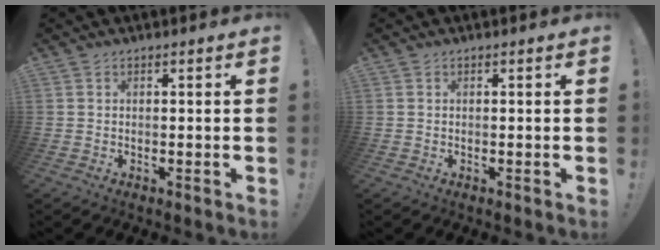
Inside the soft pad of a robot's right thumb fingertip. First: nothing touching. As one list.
[{"total": 0.0}]